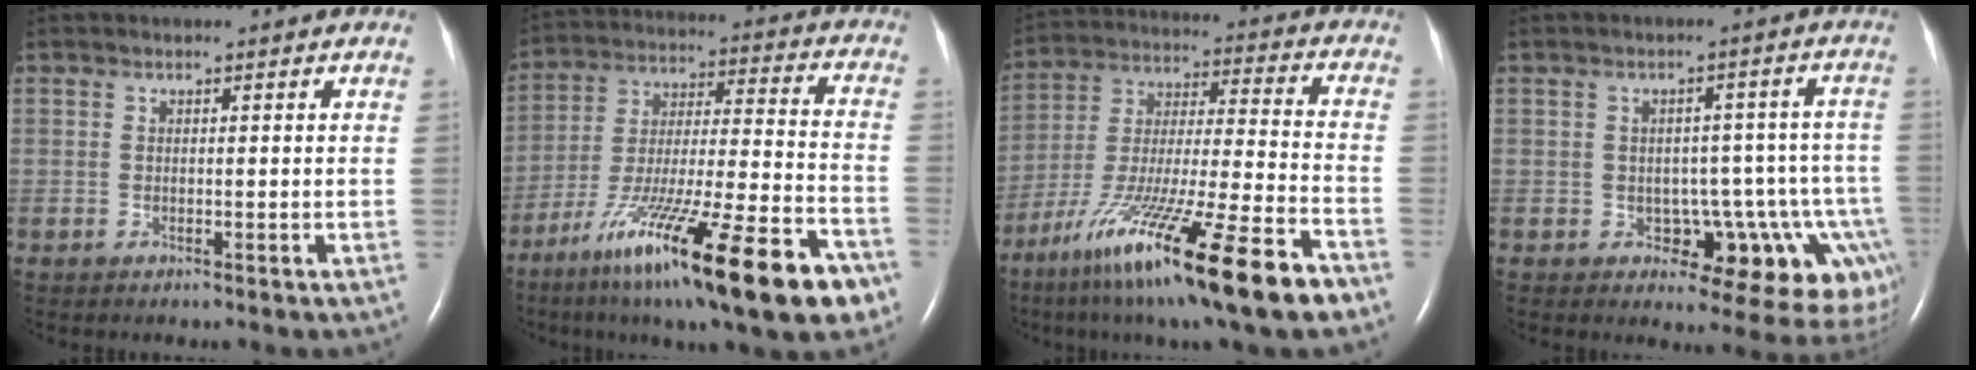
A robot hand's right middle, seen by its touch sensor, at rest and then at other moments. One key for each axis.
{"total": 26.2, "fx": -15.5, "fy": 2.9, "fz": 21.0, "tx": -0.294, "ty": -0.038, "tz": -0.259}
{"total": 23.4, "fx": -14.4, "fy": 1.2, "fz": 18.4, "tx": -0.299, "ty": -0.052, "tz": -0.252}
{"total": 11.4, "fx": -4.7, "fy": 6.1, "fz": 8.4, "tx": -0.064, "ty": 0.029, "tz": -0.052}